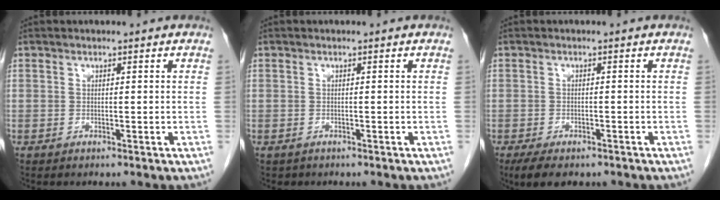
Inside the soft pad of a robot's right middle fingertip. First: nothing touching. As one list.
[{"total": 0.7, "force": [-0.5, 0.5, 0.0], "torque": [-0.012, 0.002, -0.006]}, {"total": 5.7, "force": [-4.1, 2.4, 3.1], "torque": [-0.048, -0.010, -0.060]}]